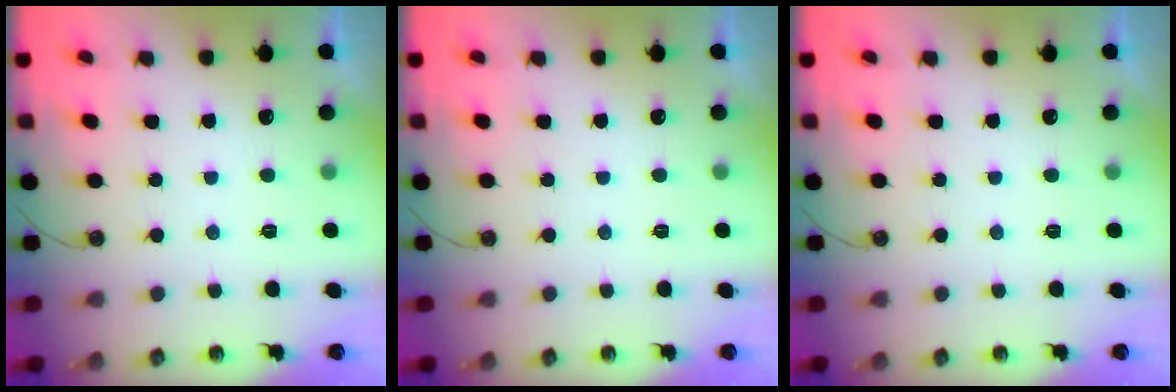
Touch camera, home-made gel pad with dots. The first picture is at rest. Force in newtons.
{"total": 0.0}
{"total": 0.0}